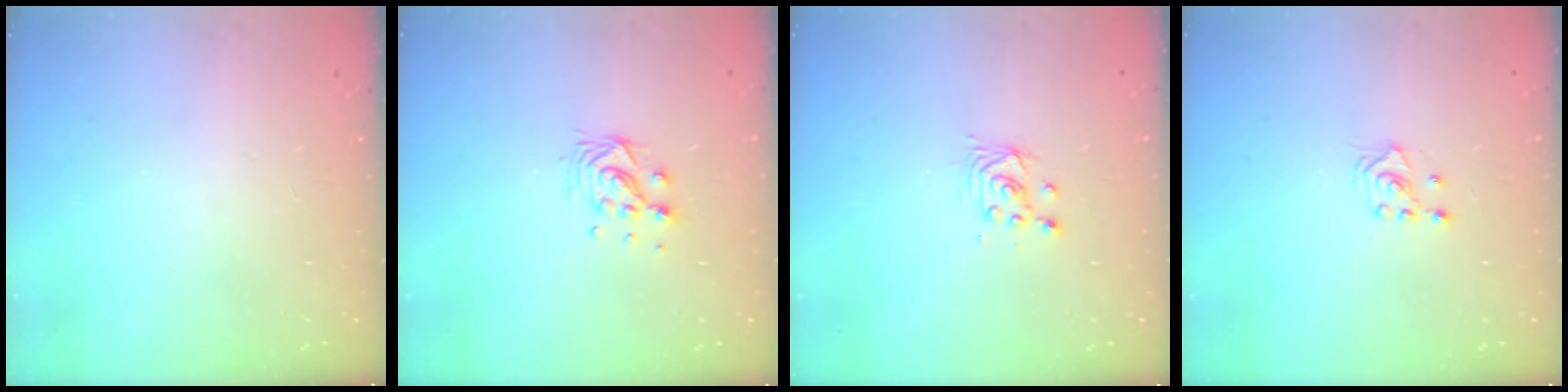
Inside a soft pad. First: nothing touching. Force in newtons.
{"total": 7.0, "press": 7.0, "slide": 0.4}
{"total": 2.5, "press": 2.5, "slide": 0.1}
{"total": 1.8, "press": 1.8, "slide": 0.2}